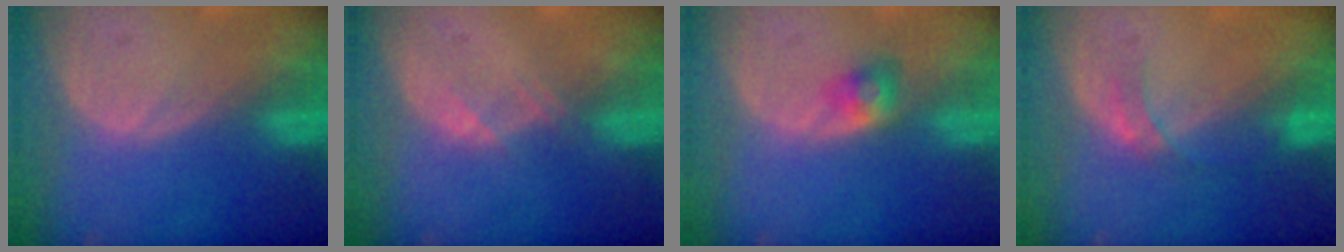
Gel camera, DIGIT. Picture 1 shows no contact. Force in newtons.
{"total": 1.1, "press": 1.0, "slide": 0.2}
{"total": 2.8, "press": 2.6, "slide": 1.2}
{"total": 3.0, "press": 2.7, "slide": 1.3}